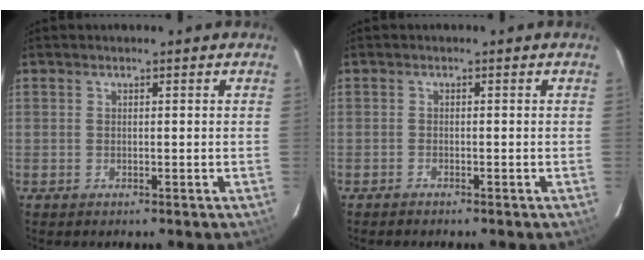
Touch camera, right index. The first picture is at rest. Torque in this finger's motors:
{"motor_torque": [0.11, -0.06, -0.07, 0.00]}